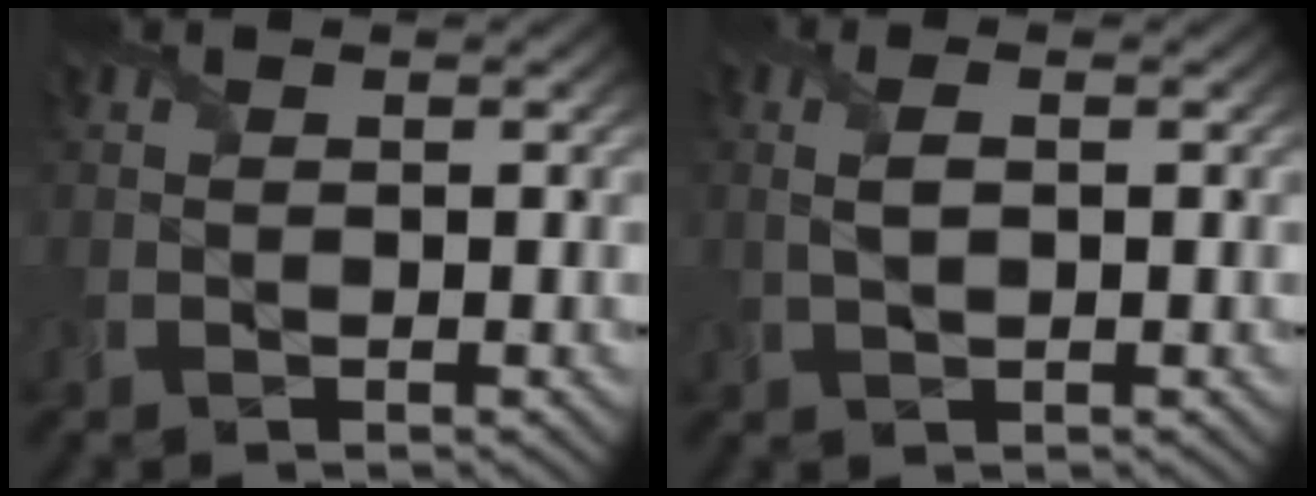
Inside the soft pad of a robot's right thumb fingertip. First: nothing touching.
{"total": 2.3, "force": [0.4, 0.8, 2.1], "torque": [-0.052, 0.003, 0.008]}